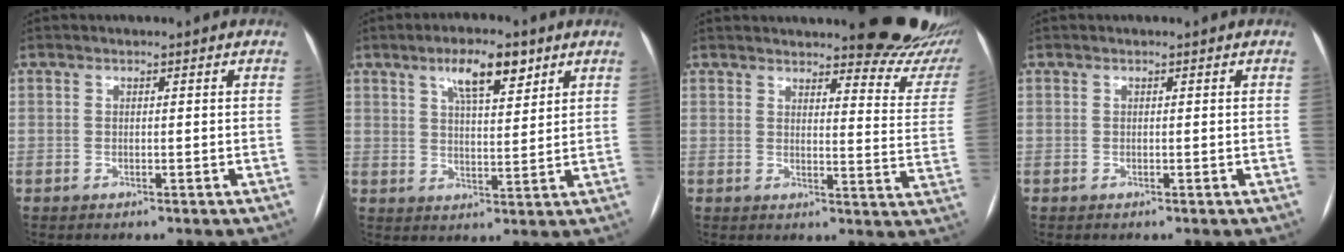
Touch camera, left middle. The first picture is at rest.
{"total": 7.7, "force": [4.6, 2.2, 5.8], "torque": [-0.103, 0.010, 0.078]}
{"total": 16.6, "force": [15.4, 2.6, 5.7], "torque": [-0.044, -0.082, 0.156]}
{"total": 0.0}